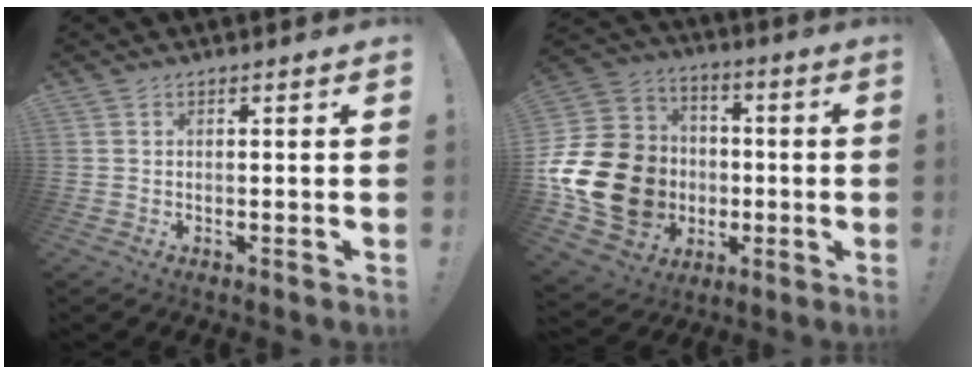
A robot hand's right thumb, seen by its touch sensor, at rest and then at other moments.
{"total": 24.0, "force": [-4.2, 19.9, 12.8], "torque": [-0.254, 0.029, -0.024]}